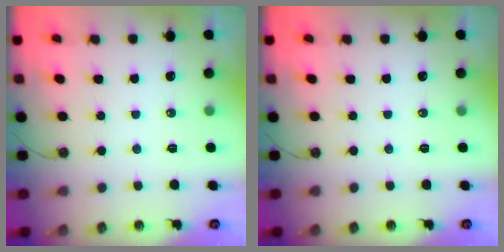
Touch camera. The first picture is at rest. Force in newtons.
{"total": 0.0}